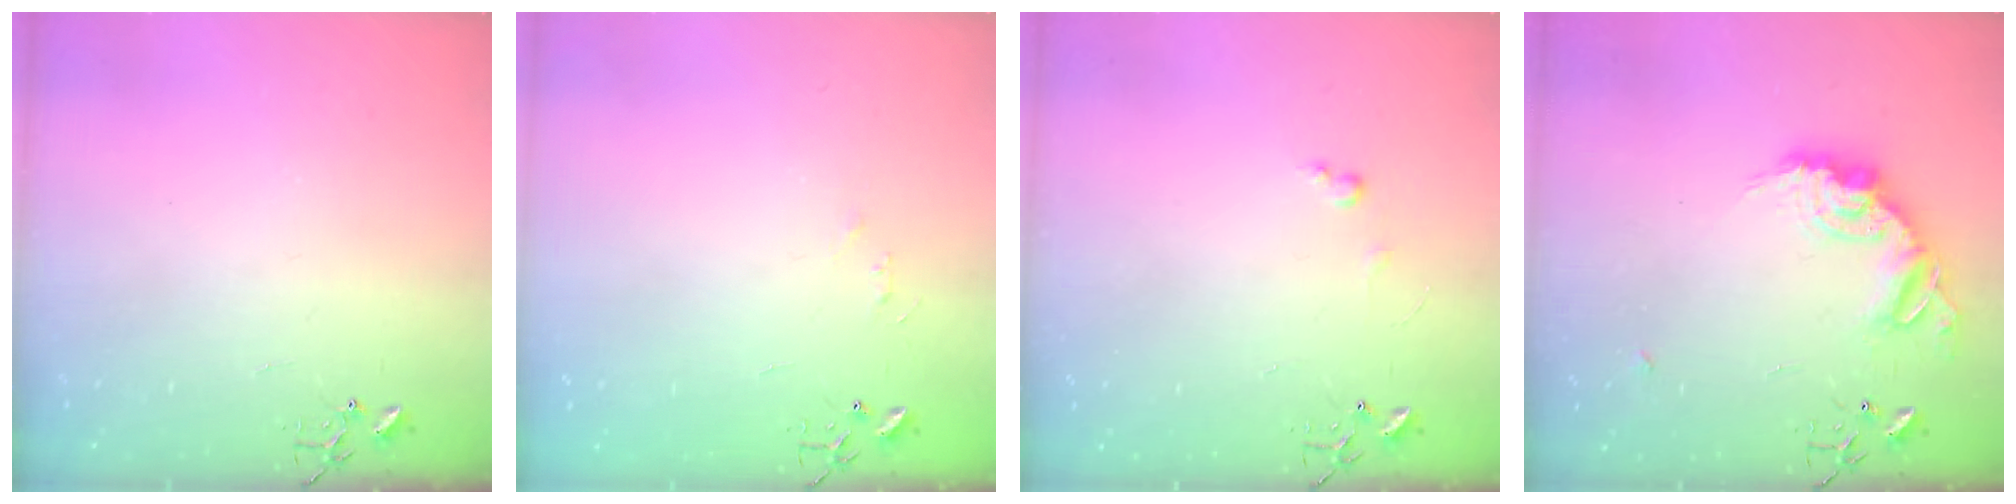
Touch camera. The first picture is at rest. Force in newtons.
{"total": 3.5, "press": 3.4, "slide": 0.4}
{"total": 4.2, "press": 4.2, "slide": 0.6}
{"total": 16.1, "press": 16.1, "slide": 1.0}